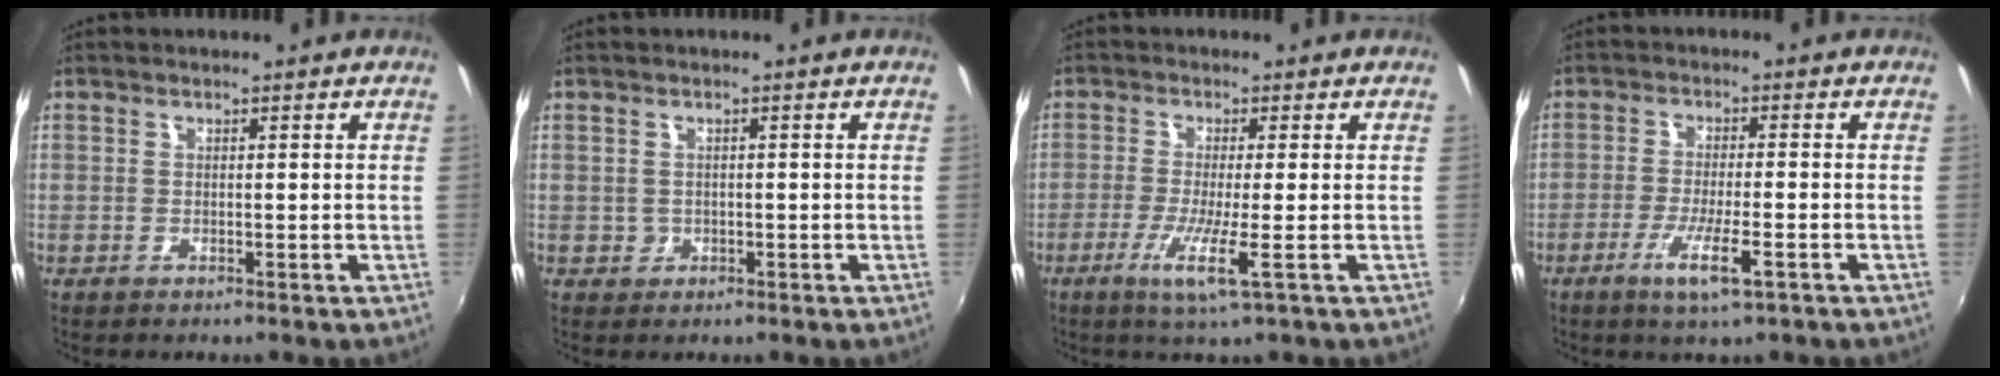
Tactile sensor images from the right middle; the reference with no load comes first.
{"total": 1.4, "force": [-0.2, 1.4, 0.1], "torque": [0.001, -0.002, -0.001]}
{"total": 5.7, "force": [-2.4, -0.7, 5.1], "torque": [-0.116, -0.017, -0.050]}
{"total": 6.4, "force": [-3.5, 0.7, 5.3], "torque": [-0.109, -0.015, -0.064]}